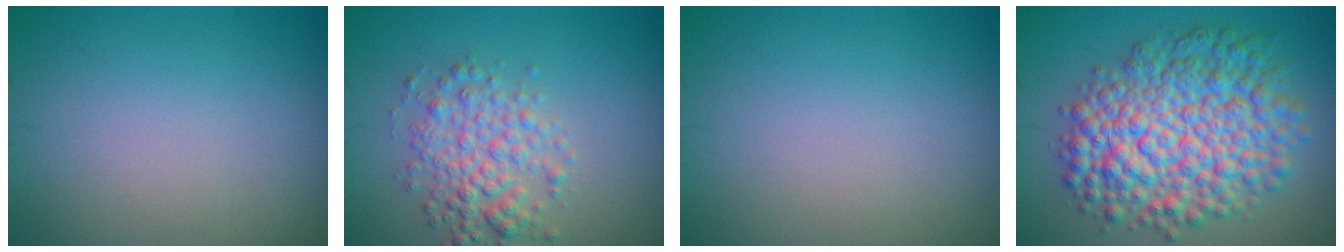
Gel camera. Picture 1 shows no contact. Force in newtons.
{"total": 3.9, "press": 3.9, "slide": 0.1}
{"total": 0.0}
{"total": 9.9, "press": 9.9, "slide": 0.2}